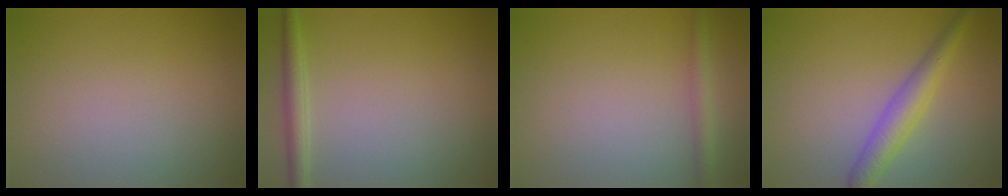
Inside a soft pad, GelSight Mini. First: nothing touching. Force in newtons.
{"total": 2.0, "press": 2.0, "slide": 0.1}
{"total": 1.6, "press": 1.6, "slide": 0.1}
{"total": 3.3, "press": 3.3, "slide": 0.1}